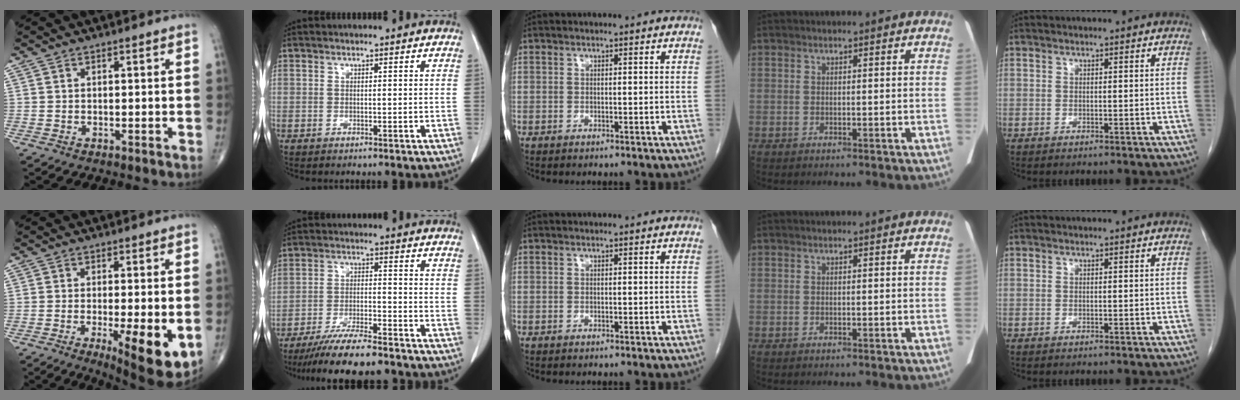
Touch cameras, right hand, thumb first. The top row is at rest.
{"thumb": {"total": 11.9, "force": [-3.4, 3.1, 11.0], "torque": [-0.149, -0.023, -0.043]}, "index": {"total": 11.9, "force": [-10.3, 1.3, 5.7], "torque": [-0.087, -0.021, -0.166]}}